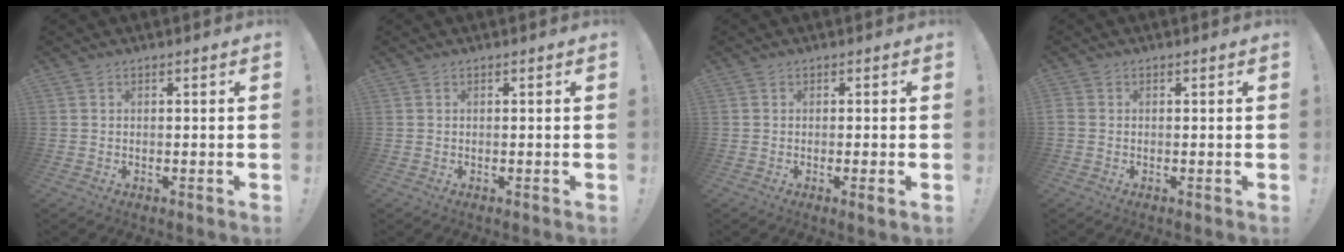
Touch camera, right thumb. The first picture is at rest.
{"total": 0.0}
{"total": 2.4, "force": [-0.4, -0.3, 2.3], "torque": [-0.044, -0.002, -0.005]}
{"total": 0.9, "force": [-0.4, 0.7, 0.4], "torque": [-0.013, 0.003, -0.005]}